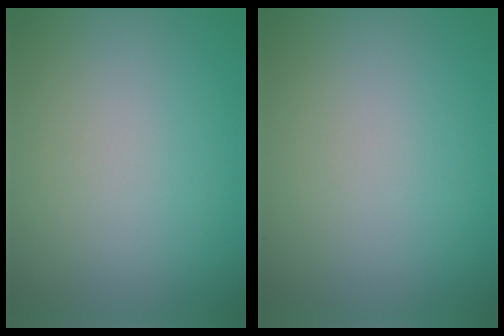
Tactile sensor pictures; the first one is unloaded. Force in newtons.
{"total": 0.0}